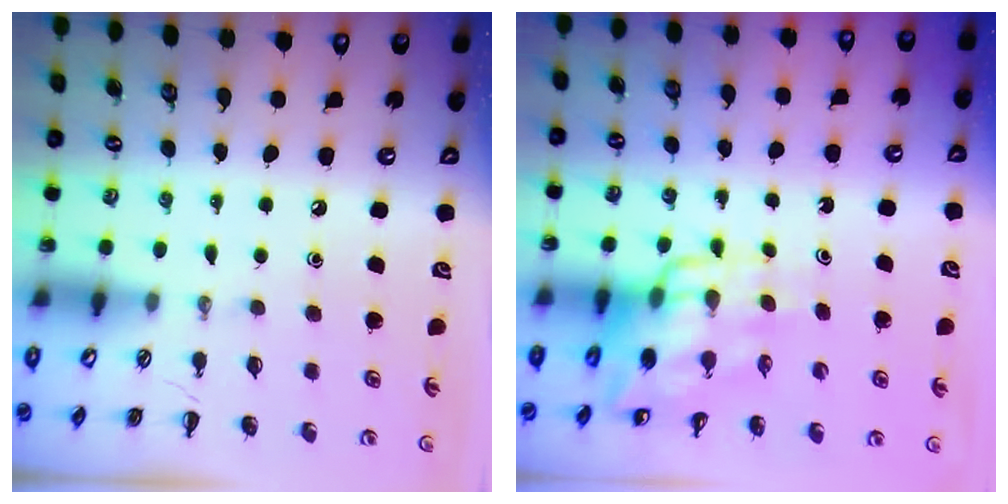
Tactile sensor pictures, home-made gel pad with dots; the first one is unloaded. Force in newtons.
{"total": 13.0, "press": 12.5, "slide": 3.7}